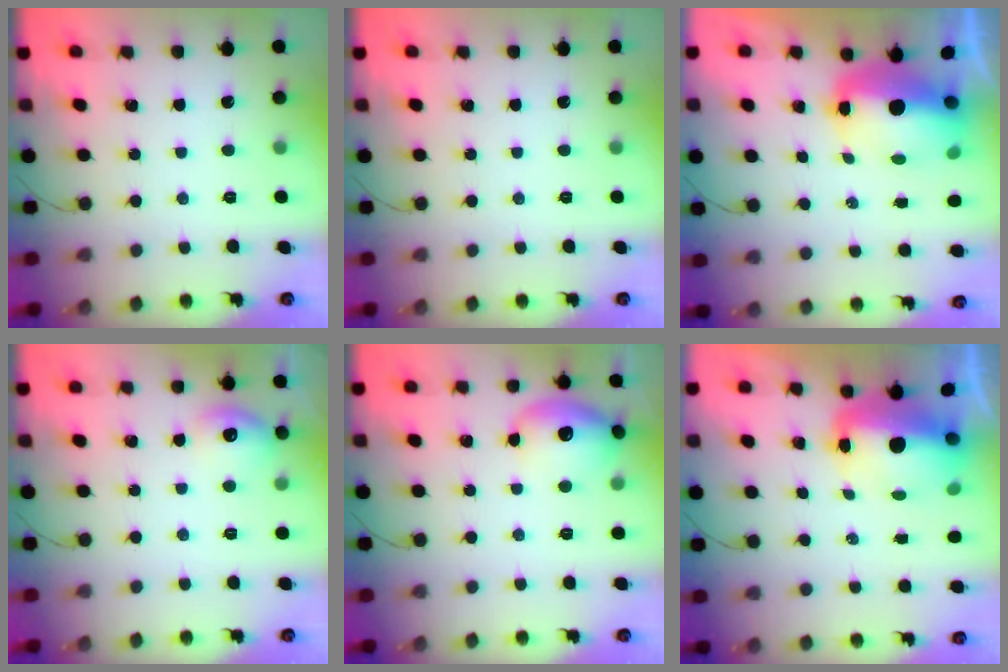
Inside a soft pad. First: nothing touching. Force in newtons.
{"total": 0.0}
{"total": 11.4, "press": 11.1, "slide": 2.3}
{"total": 9.5, "press": 9.4, "slide": 1.5}
{"total": 16.8, "press": 13.5, "slide": 10.0}
{"total": 11.6, "press": 11.4, "slide": 2.4}